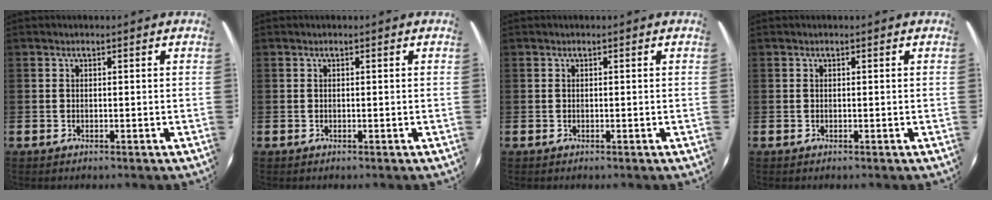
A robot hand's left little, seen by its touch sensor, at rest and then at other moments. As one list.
[{"total": 0.0}, {"total": 0.0}, {"total": 0.0}]